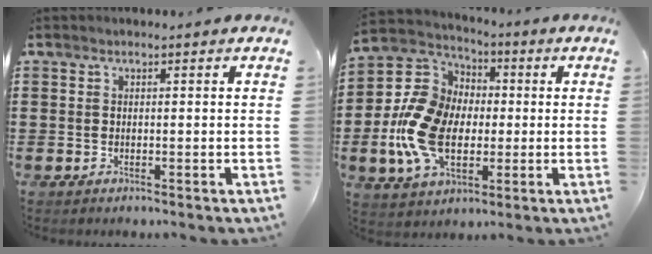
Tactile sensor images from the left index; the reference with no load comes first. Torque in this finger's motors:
{"motor_torque": [1.27, 0.87, 1.05, 0.21]}